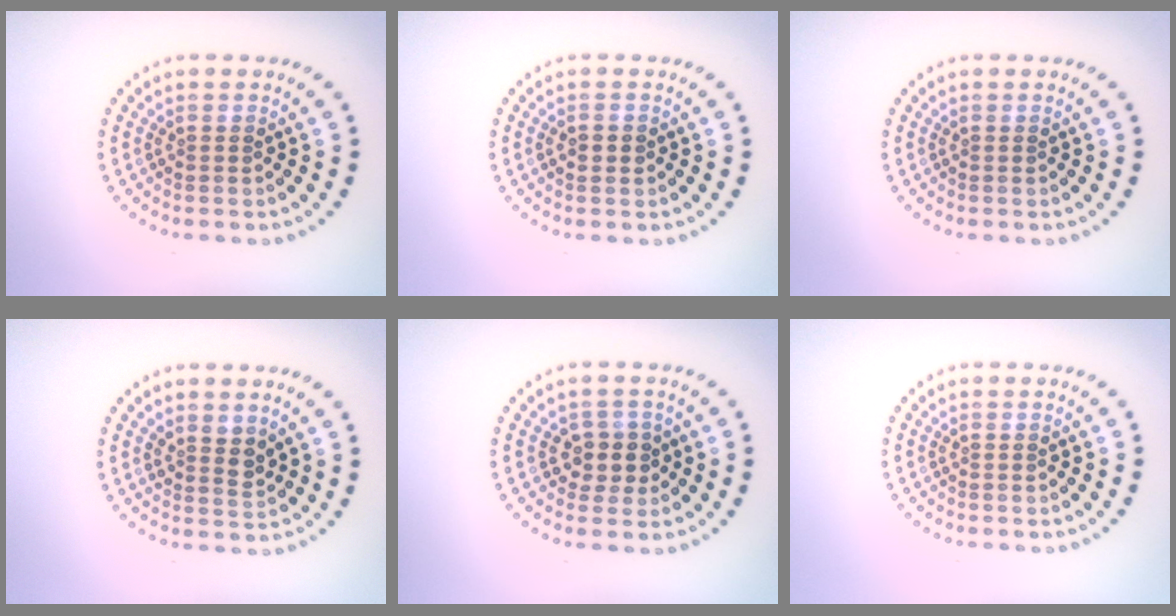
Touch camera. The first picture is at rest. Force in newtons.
{"total": 1.7, "press": 1.7, "slide": 0.0}
{"total": 0.0}
{"total": 1.9, "press": 1.6, "slide": 1.0}
{"total": 2.2, "press": 2.0, "slide": 1.0}
{"total": 0.0}